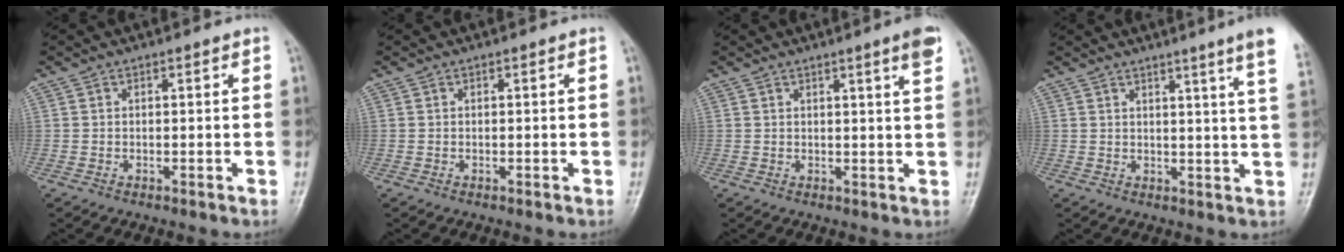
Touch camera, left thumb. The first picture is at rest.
{"total": 0.0}
{"total": 3.8, "force": [2.2, -0.2, 3.1], "torque": [-0.043, -0.014, 0.031]}
{"total": 9.3, "force": [6.4, -0.9, 6.7], "torque": [-0.081, -0.026, 0.061]}